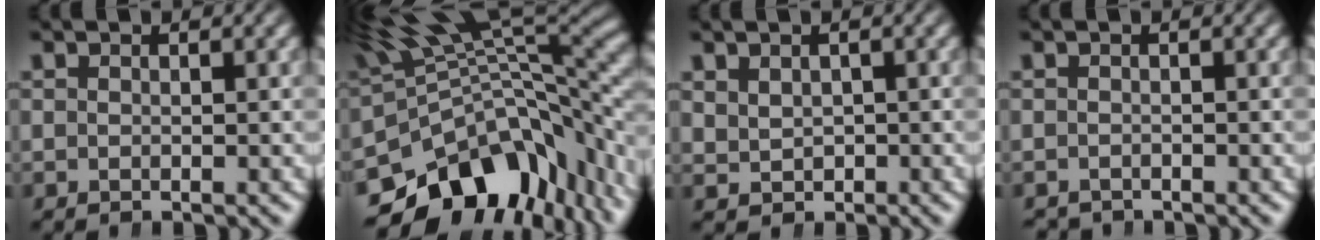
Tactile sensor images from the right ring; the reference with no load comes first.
{"total": 16.3, "force": [-3.5, 9.8, 12.5], "torque": [-0.195, -0.041, -0.029]}
{"total": 1.0, "force": [0.4, 0.9, 0.3], "torque": [-0.008, -0.014, 0.024]}
{"total": 1.6, "force": [-1.5, -0.1, -0.4], "torque": [0.002, -0.016, -0.019]}